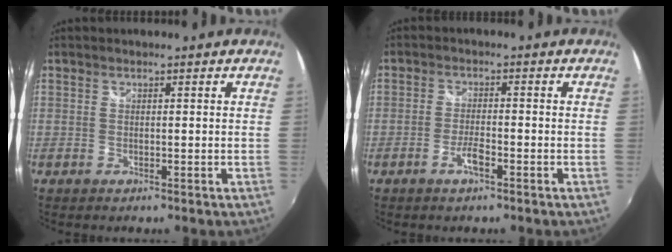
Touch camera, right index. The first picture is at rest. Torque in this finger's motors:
{"motor_torque": [0.31, 0.23, 0.20, 0.05]}